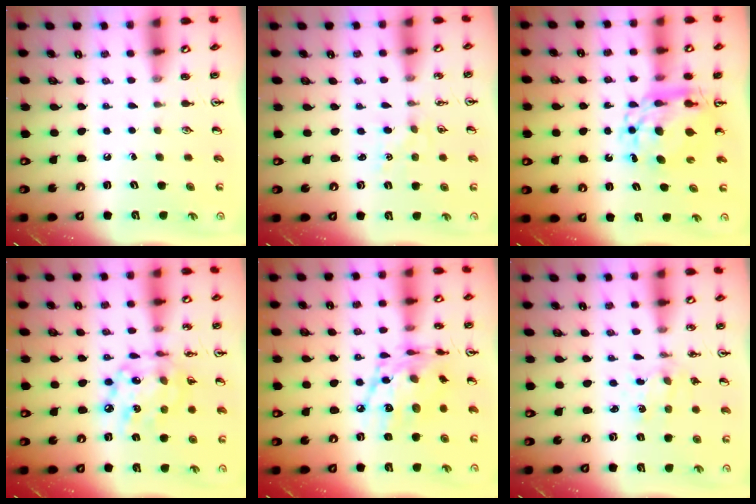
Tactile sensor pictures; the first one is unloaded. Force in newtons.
{"total": 1.0, "press": 0.9, "slide": 0.2}
{"total": 11.5, "press": 11.4, "slide": 0.9}
{"total": 14.3, "press": 14.3, "slide": 1.1}
{"total": 14.4, "press": 14.3, "slide": 1.3}
{"total": 1.2, "press": 1.1, "slide": 0.3}